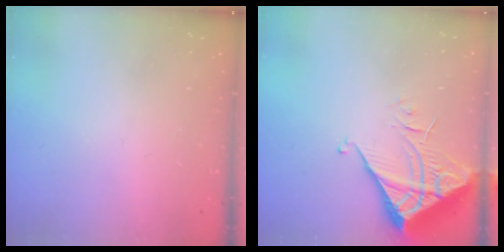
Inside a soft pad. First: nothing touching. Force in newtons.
{"total": 6.7, "press": 6.7, "slide": 0.7}